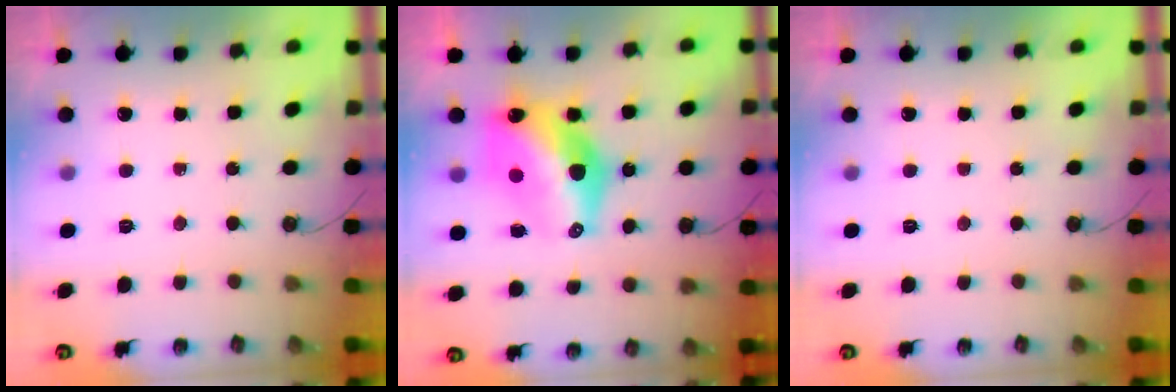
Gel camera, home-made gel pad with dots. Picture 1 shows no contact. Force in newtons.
{"total": 16.7, "press": 16.6, "slide": 1.5}
{"total": 0.0}